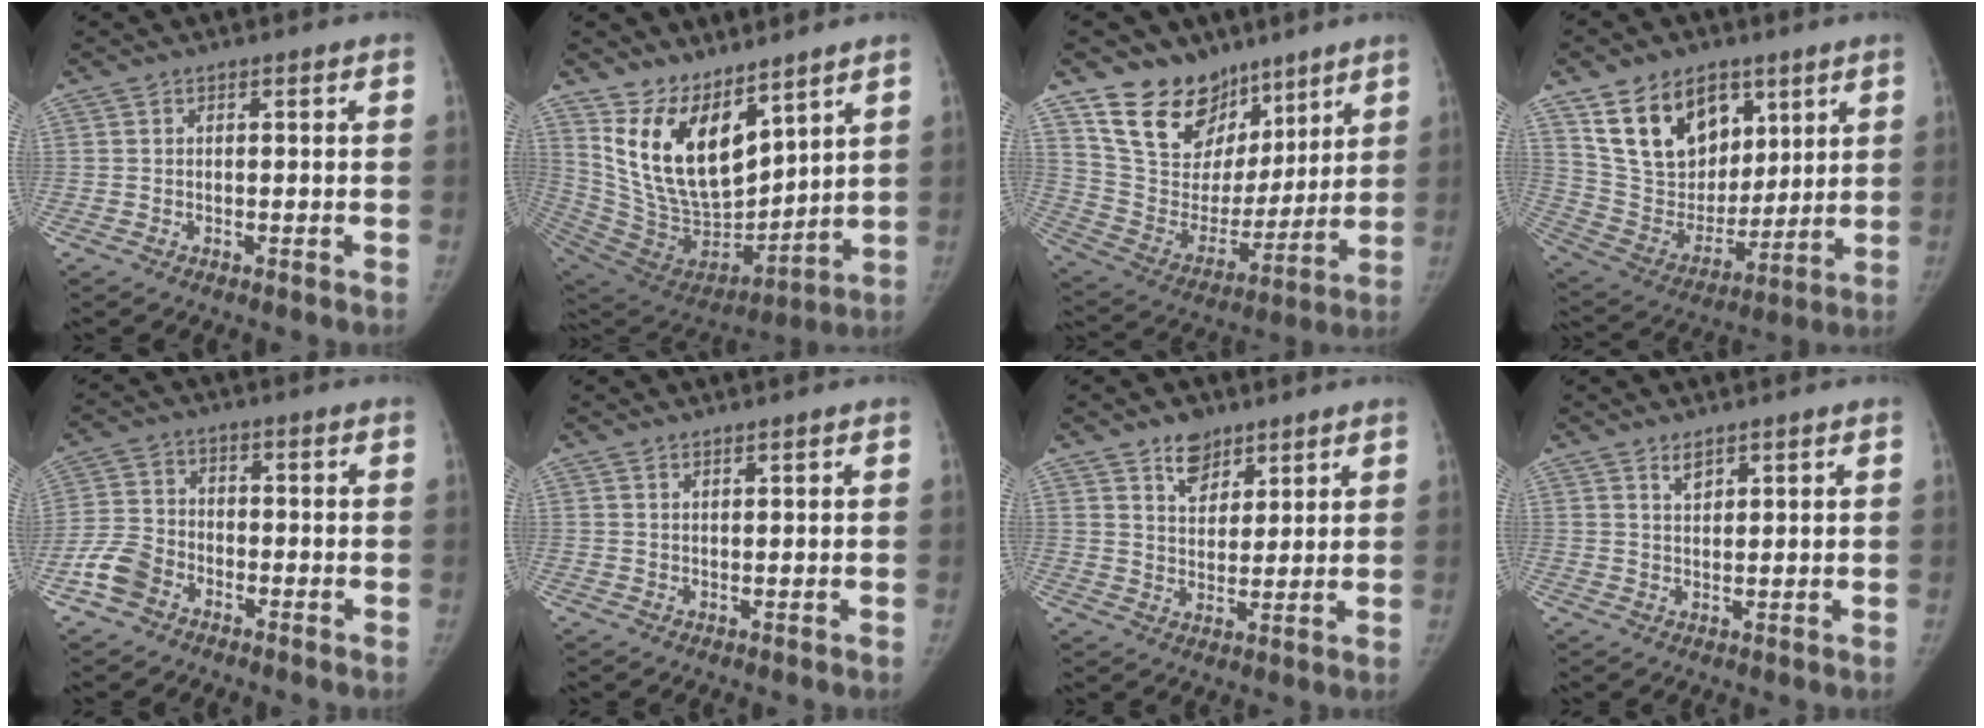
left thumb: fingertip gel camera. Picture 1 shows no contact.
{"total": 17.7, "force": [11.0, 8.4, 11.0], "torque": [-0.156, -0.078, 0.233]}
{"total": 18.5, "force": [13.0, 12.1, 5.1], "torque": [-0.030, -0.077, 0.239]}
{"total": 18.6, "force": [9.9, 12.6, 9.5], "torque": [-0.124, -0.044, 0.193]}
{"total": 6.3, "force": [-3.6, 4.4, 2.7], "torque": [-0.050, 0.018, -0.077]}
{"total": 0.7, "force": [0.7, 0.0, 0.2], "torque": [-0.004, -0.006, 0.014]}
{"total": 6.0, "force": [4.3, 3.6, 2.2], "torque": [-0.007, -0.031, 0.075]}
{"total": 2.0, "force": [1.7, 0.6, 0.9], "torque": [-0.012, -0.014, 0.034]}